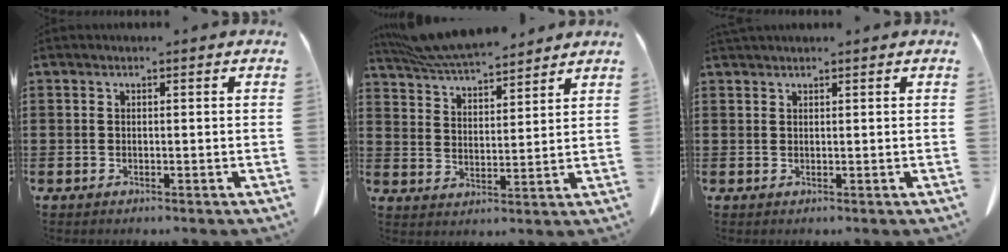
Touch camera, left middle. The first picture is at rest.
{"total": 7.8, "force": [7.2, 1.4, 2.5], "torque": [-0.076, -0.026, 0.132]}
{"total": 0.8, "force": [0.8, 0.1, 0.1], "torque": [-0.005, -0.001, 0.016]}